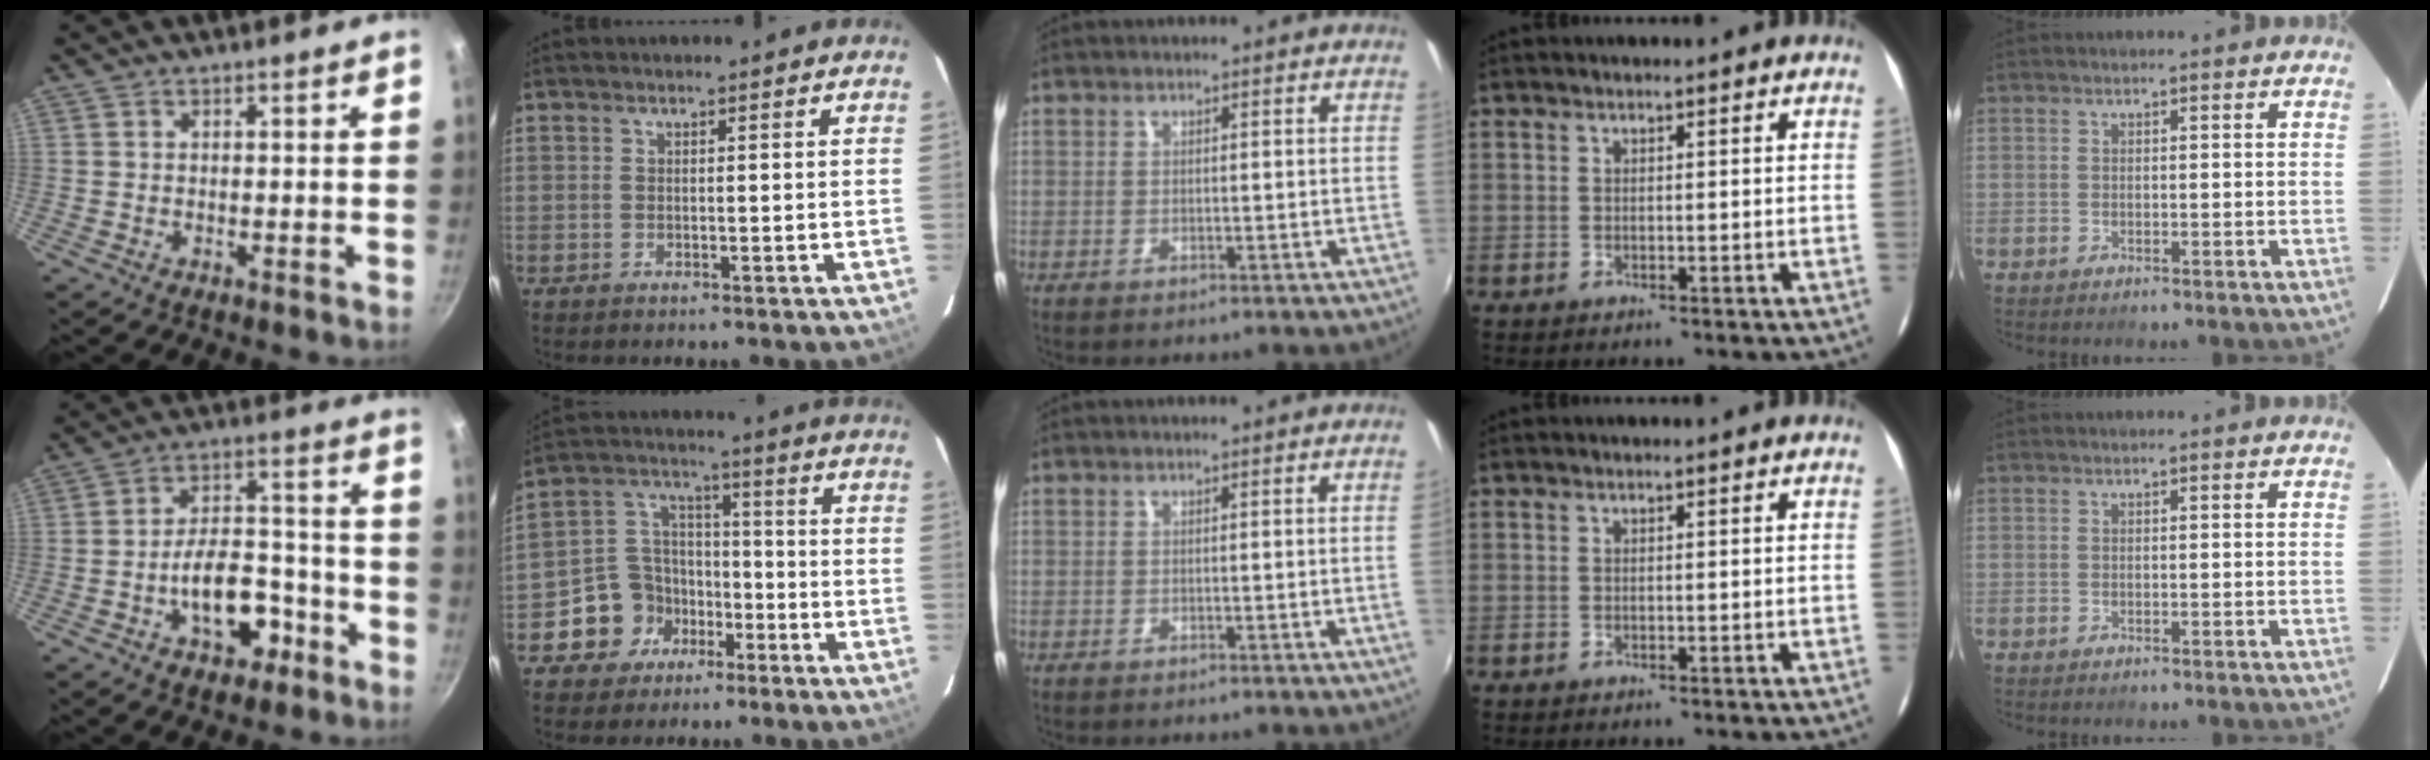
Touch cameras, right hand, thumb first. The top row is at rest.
{"thumb": {"total": 11.9, "force": [-5.2, 6.9, 8.1], "torque": [-0.097, 0.055, -0.075]}, "index": {"total": 10.5, "force": [-5.6, 8.6, 2.0], "torque": [-0.060, 0.045, -0.090]}, "middle": {"total": 0.6, "force": [-0.2, -0.3, 0.5], "torque": [-0.007, -0.001, -0.005]}}